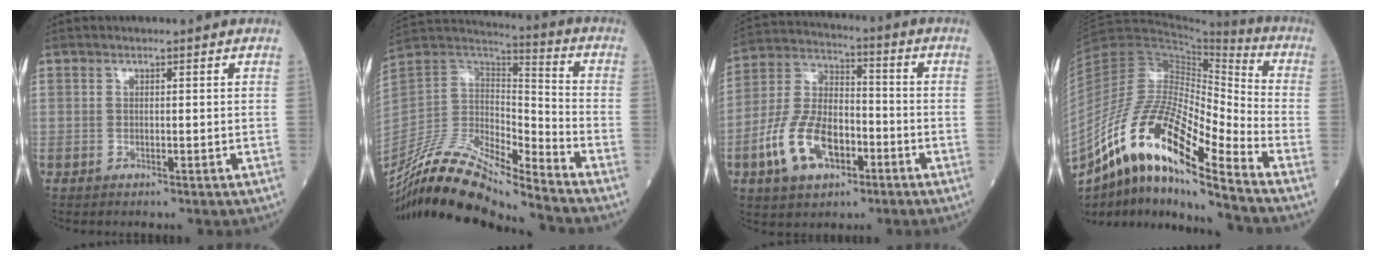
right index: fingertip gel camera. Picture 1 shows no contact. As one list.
[{"total": 18.5, "force": [-16.5, 1.0, 8.4], "torque": [-0.168, 0.021, -0.312]}, {"total": 12.7, "force": [-5.1, 6.9, 9.4], "torque": [-0.207, 0.014, -0.093]}, {"total": 19.3, "force": [-12.5, 2.7, 14.4], "torque": [-0.293, 0.004, -0.225]}]